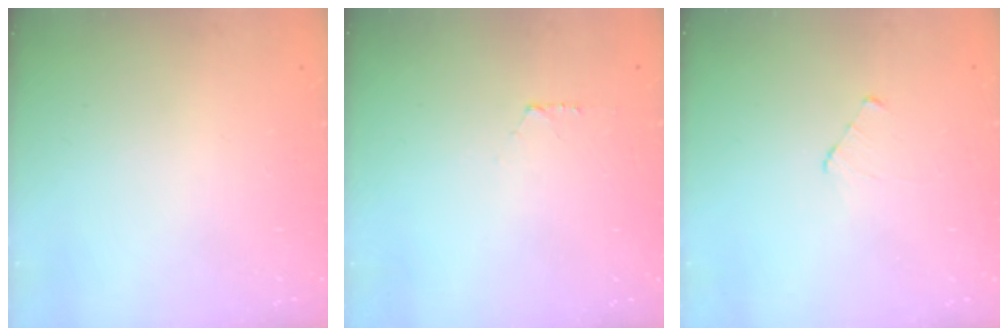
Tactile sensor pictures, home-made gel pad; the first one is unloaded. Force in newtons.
{"total": 3.6, "press": 3.5, "slide": 0.4}
{"total": 3.9, "press": 3.8, "slide": 0.4}